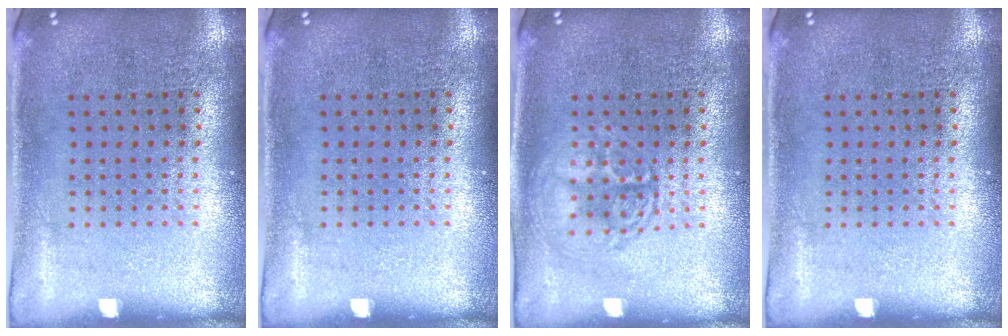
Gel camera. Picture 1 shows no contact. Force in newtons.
{"total": 0.0}
{"total": 2.6, "press": 2.6, "slide": 0.4}
{"total": 0.0}